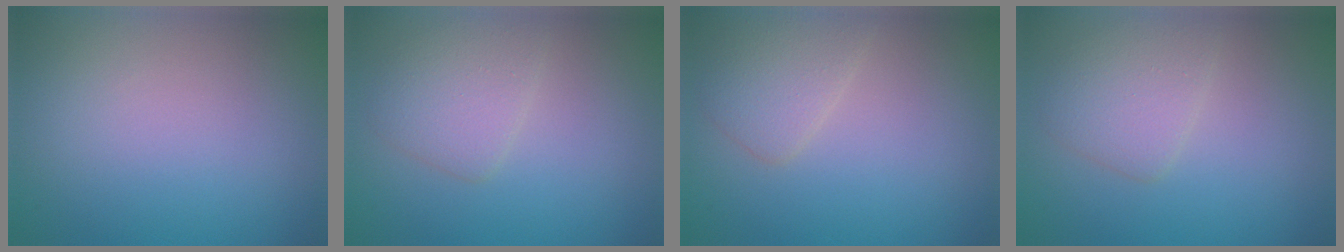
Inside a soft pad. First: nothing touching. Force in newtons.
{"total": 2.9, "press": 2.9, "slide": 0.2}
{"total": 2.5, "press": 2.5, "slide": 0.2}
{"total": 2.9, "press": 2.9, "slide": 0.2}